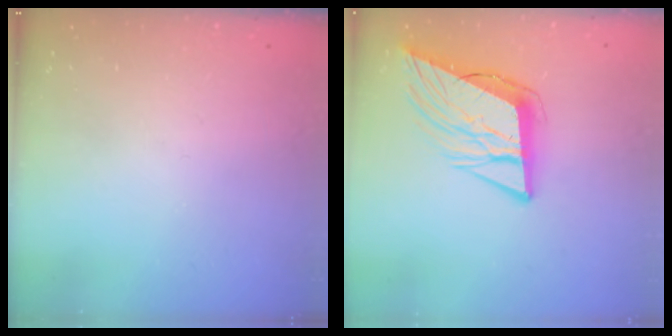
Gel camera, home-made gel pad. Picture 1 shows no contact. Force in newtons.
{"total": 13.0, "press": 12.4, "slide": 4.0}